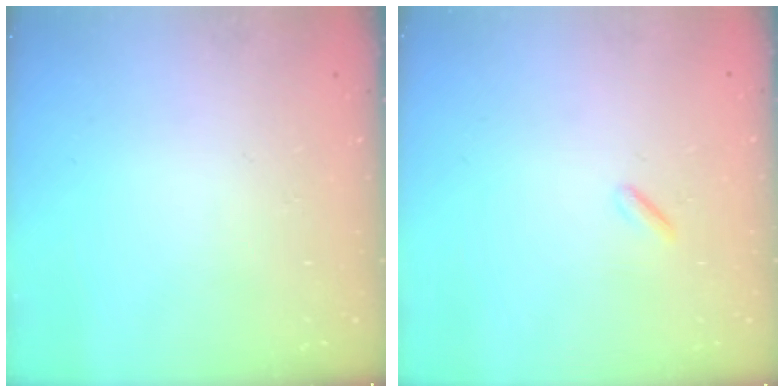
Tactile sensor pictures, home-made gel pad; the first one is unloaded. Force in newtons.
{"total": 0.8, "press": 0.7, "slide": 0.4}